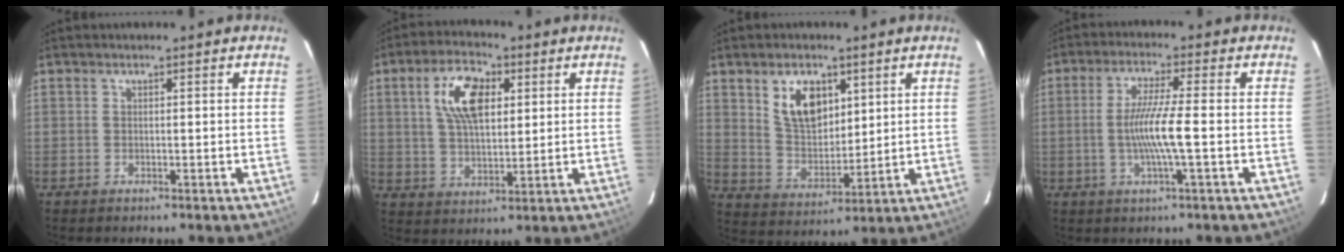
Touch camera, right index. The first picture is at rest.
{"total": 10.7, "force": [3.5, 5.5, 8.5], "torque": [-0.162, 0.019, 0.064]}
{"total": 9.8, "force": [4.6, 5.8, 6.5], "torque": [-0.115, 0.008, 0.098]}
{"total": 7.6, "force": [-1.4, -0.4, 7.4], "torque": [-0.142, -0.006, -0.027]}